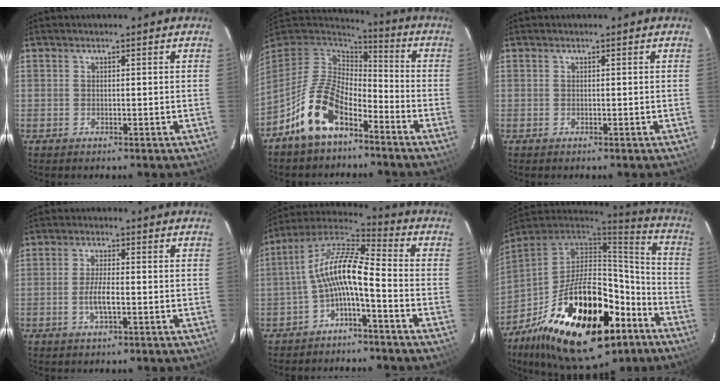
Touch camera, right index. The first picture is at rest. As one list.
[{"total": 13.9, "force": [-8.0, 6.9, 9.1], "torque": [-0.188, 0.002, -0.151]}, {"total": 0.0}, {"total": 4.1, "force": [-1.2, 0.9, 3.8], "torque": [-0.078, 0.000, -0.023]}, {"total": 11.9, "force": [-2.8, 2.4, 11.3], "torque": [-0.230, 0.020, -0.060]}, {"total": 32.1, "force": [-16.1, 15.3, 23.1], "torque": [-0.411, 0.003, -0.235]}]